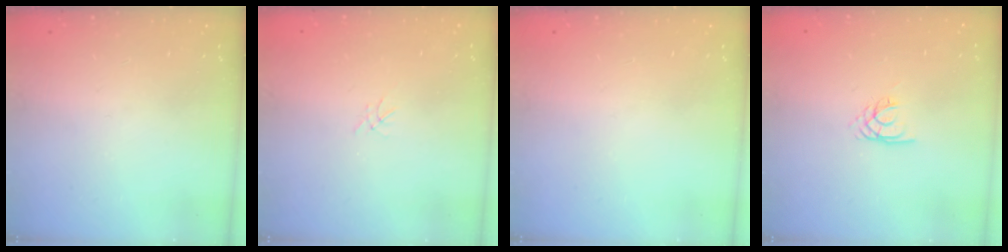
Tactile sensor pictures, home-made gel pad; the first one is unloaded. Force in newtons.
{"total": 0.0}
{"total": 0.0}
{"total": 2.1, "press": 2.1, "slide": 0.4}